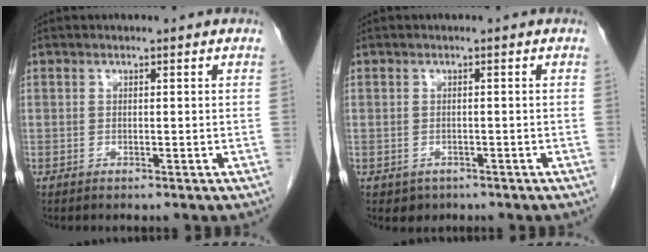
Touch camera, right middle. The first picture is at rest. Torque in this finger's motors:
{"motor_torque": [0.23, 0.08, -0.03, -0.01]}